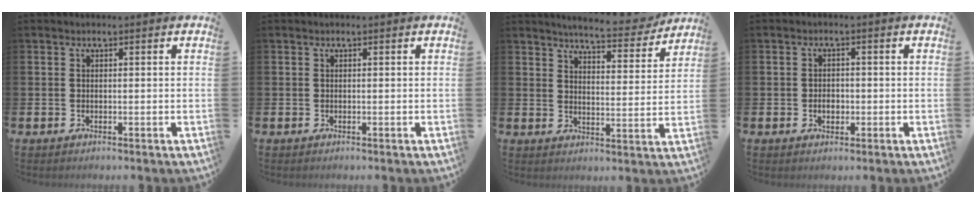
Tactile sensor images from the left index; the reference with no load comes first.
{"total": 0.0}
{"total": 5.9, "force": [5.7, 0.6, 1.5], "torque": [-0.041, -0.036, 0.096]}
{"total": 2.0, "force": [-0.5, 1.5, 1.2], "torque": [-0.017, 0.002, -0.013]}